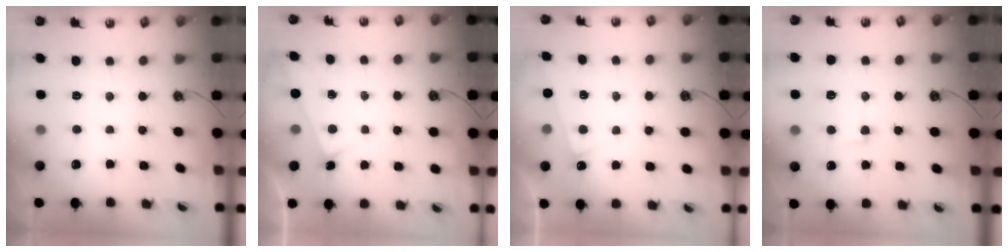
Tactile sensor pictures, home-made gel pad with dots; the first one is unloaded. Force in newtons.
{"total": 4.5, "press": 4.5, "slide": 0.2}
{"total": 6.8, "press": 6.8, "slide": 0.4}
{"total": 2.1, "press": 1.2, "slide": 1.8}